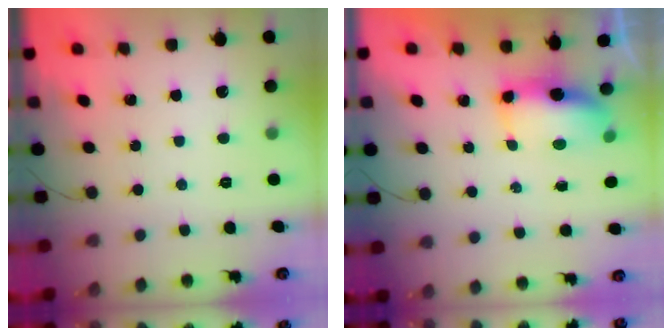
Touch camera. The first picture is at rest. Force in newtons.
{"total": 7.4, "press": 7.4, "slide": 0.8}